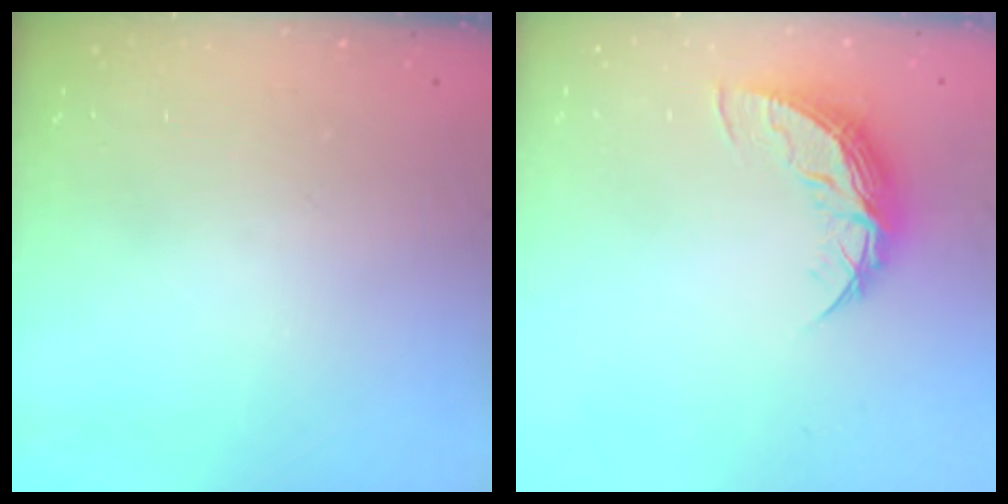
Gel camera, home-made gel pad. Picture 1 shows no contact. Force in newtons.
{"total": 8.7, "press": 8.7, "slide": 0.4}